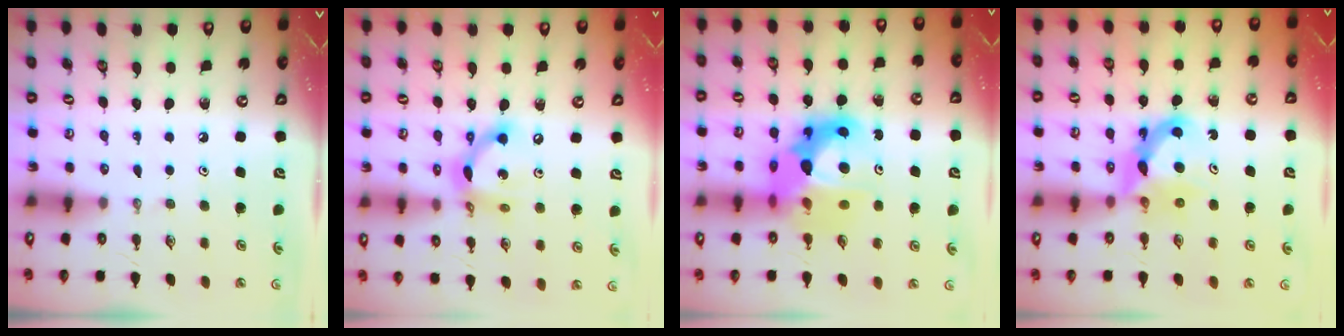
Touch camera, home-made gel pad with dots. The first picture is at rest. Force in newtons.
{"total": 12.9, "press": 12.8, "slide": 1.0}
{"total": 16.4, "press": 16.3, "slide": 1.6}
{"total": 7.8, "press": 7.8, "slide": 0.7}